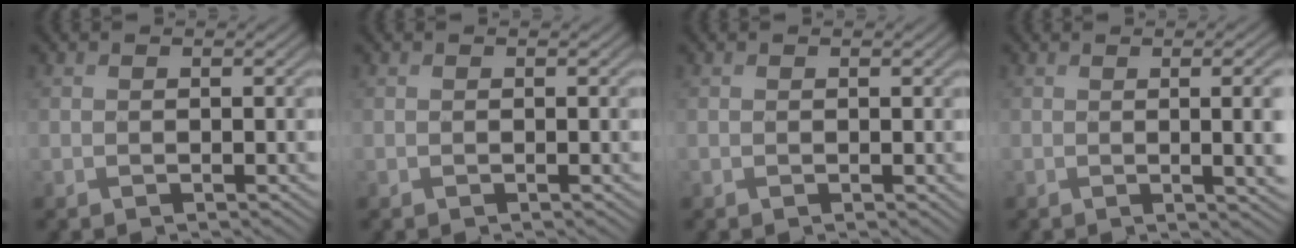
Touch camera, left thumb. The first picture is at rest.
{"total": 0.0}
{"total": 0.0}
{"total": 7.7, "force": [0.0, 2.5, 7.3], "torque": [-0.077, 0.008, -0.004]}